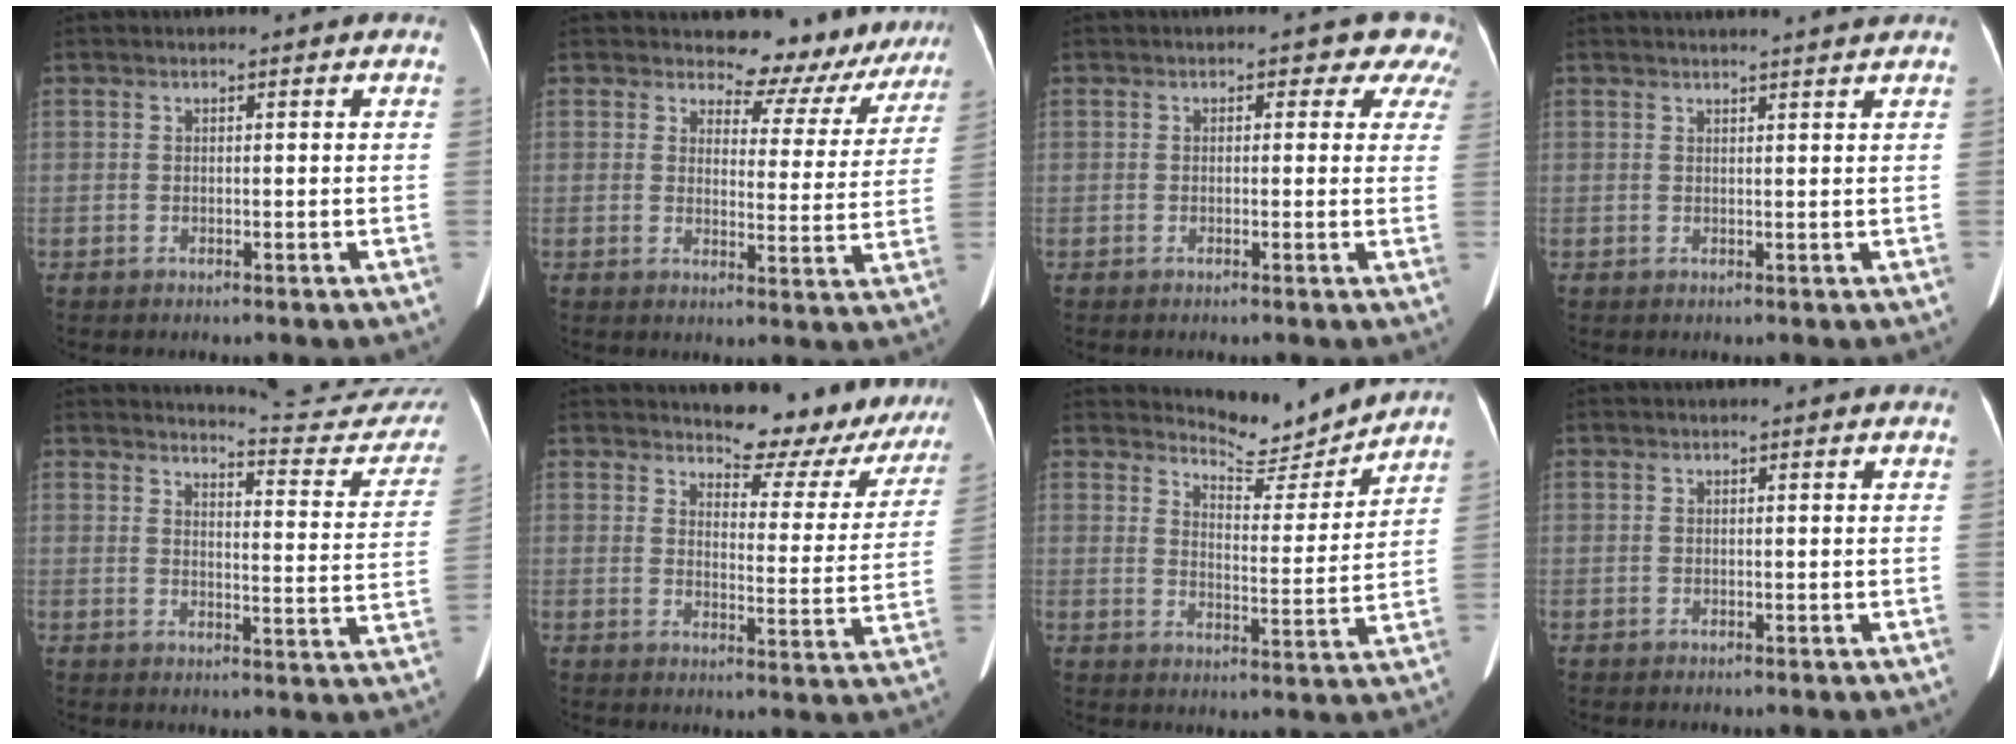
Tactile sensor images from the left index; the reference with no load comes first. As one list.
[{"total": 10.4, "force": [9.7, 3.8, 0.6], "torque": [0.017, -0.024, 0.090]}, {"total": 5.3, "force": [4.0, 3.2, 1.2], "torque": [0.011, 0.005, 0.016]}, {"total": 5.1, "force": [4.8, -0.7, 1.8], "torque": [-0.022, 0.010, 0.052]}, {"total": 14.5, "force": [14.4, 0.5, 1.3], "torque": [0.002, -0.094, 0.149]}, {"total": 13.5, "force": [12.4, 4.1, 3.3], "torque": [-0.019, -0.036, 0.130]}, {"total": 7.9, "force": [7.8, 0.6, -0.1], "torque": [-0.012, -0.019, 0.116]}, {"total": 0.0}]